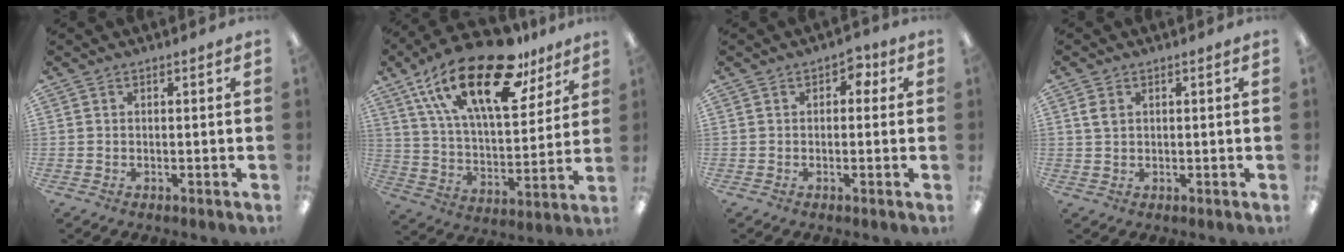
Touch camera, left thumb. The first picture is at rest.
{"total": 25.7, "force": [15.7, 10.7, 17.3], "torque": [-0.298, -0.080, 0.268]}
{"total": 2.8, "force": [0.4, 2.0, 1.9], "torque": [-0.022, 0.003, 0.000]}
{"total": 2.5, "force": [0.9, 1.7, 1.6], "torque": [-0.026, 0.002, 0.013]}